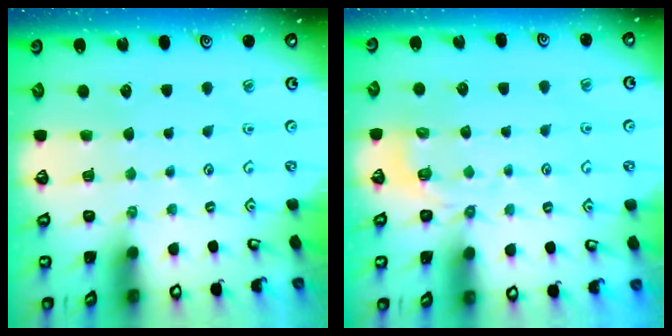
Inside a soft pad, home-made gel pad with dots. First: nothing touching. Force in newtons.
{"total": 2.3, "press": 1.4, "slide": 1.8}